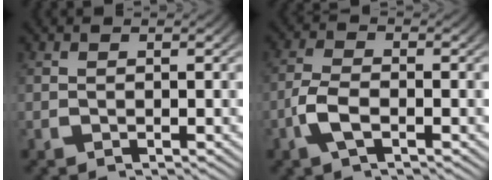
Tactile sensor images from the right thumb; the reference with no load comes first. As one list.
[{"total": 3.5, "force": [-1.8, 1.8, 2.4], "torque": [-0.075, -0.010, -0.033]}]